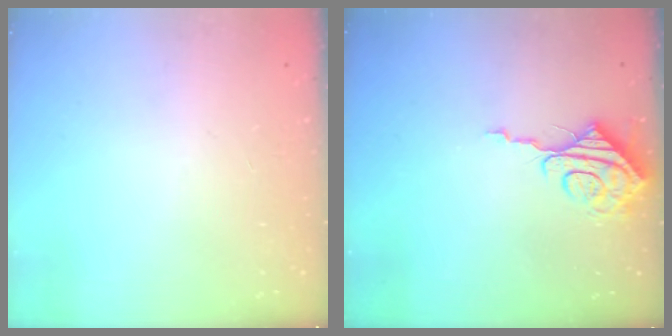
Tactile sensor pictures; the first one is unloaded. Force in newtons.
{"total": 9.1, "press": 9.1, "slide": 0.2}